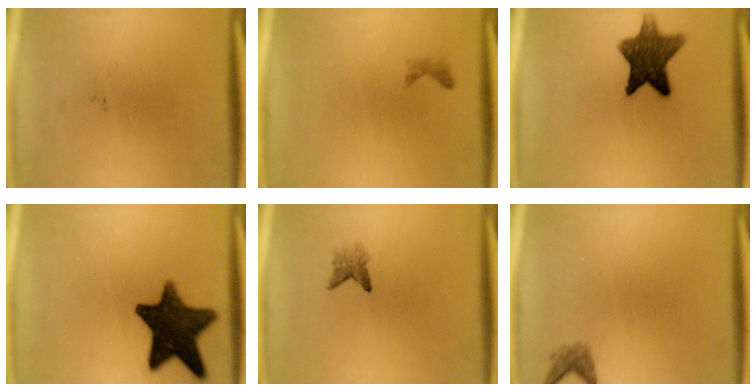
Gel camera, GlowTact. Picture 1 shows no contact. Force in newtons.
{"total": 0.6}
{"total": 10.4}
{"total": 14.5}
{"total": 1.8}
{"total": 1.4}